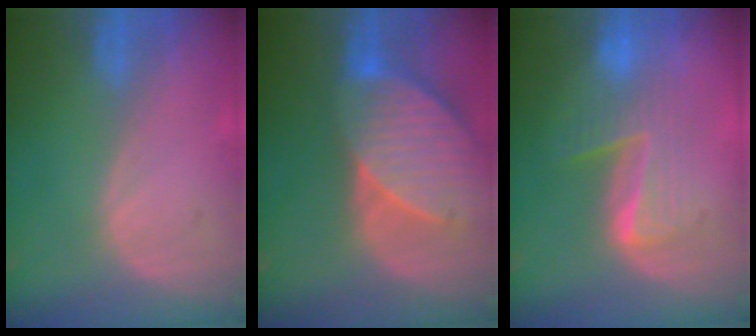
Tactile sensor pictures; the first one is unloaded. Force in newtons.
{"total": 10.2, "press": 9.0, "slide": 4.8}
{"total": 6.3, "press": 6.2, "slide": 1.5}